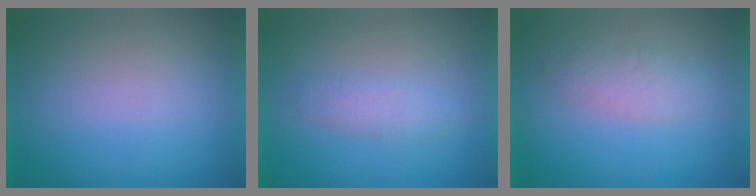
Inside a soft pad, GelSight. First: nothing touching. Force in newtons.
{"total": 2.3}
{"total": 2.7}